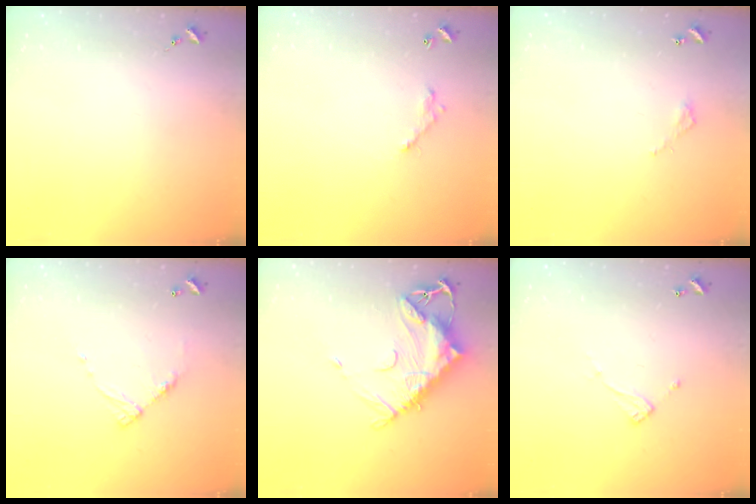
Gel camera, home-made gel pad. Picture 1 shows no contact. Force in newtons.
{"total": 5.2, "press": 5.2, "slide": 0.2}
{"total": 3.2, "press": 3.1, "slide": 0.2}
{"total": 8.8, "press": 8.8, "slide": 0.5}
{"total": 14.5, "press": 14.4, "slide": 1.4}
{"total": 6.6, "press": 6.6, "slide": 0.1}